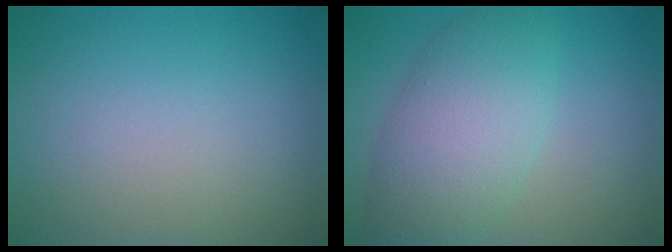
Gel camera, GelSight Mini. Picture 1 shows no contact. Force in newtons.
{"total": 6.7, "press": 6.7, "slide": 0.3}